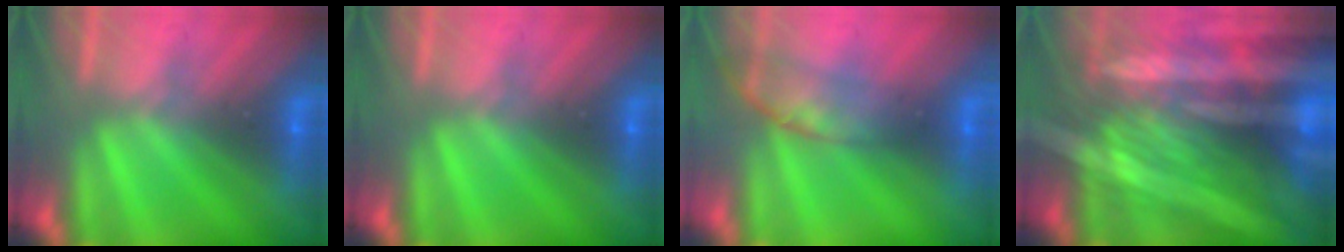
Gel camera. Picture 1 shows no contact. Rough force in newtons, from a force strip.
{"total": 0.0}
{"total": 2.7}
{"total": 7.4}